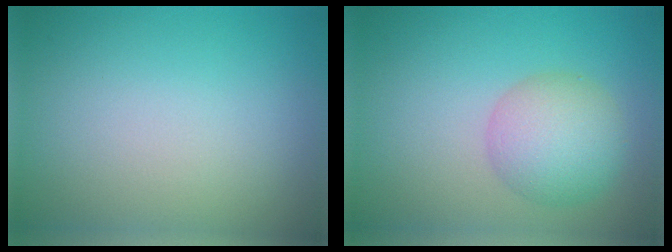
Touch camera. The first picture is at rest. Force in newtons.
{"total": 4.8, "press": 4.8, "slide": 0.1}